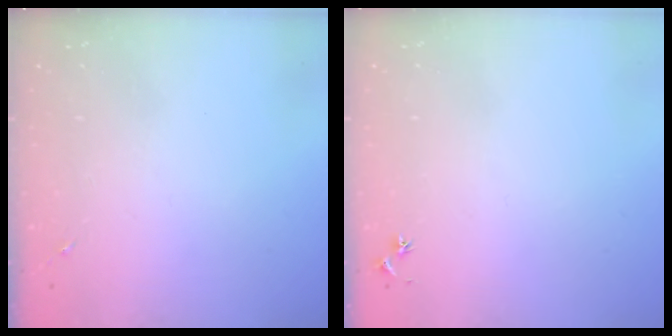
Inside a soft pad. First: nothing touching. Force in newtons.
{"total": 2.5, "press": 2.5, "slide": 0.3}